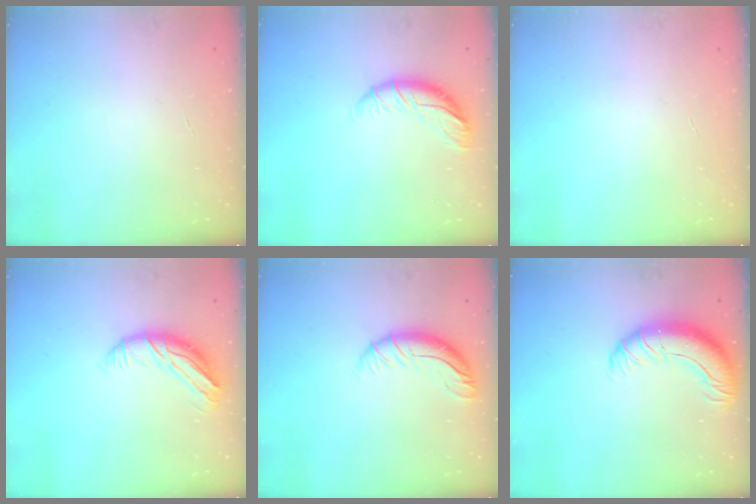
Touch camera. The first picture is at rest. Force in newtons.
{"total": 10.1, "press": 10.0, "slide": 0.8}
{"total": 0.0}
{"total": 10.8, "press": 10.7, "slide": 0.7}
{"total": 9.4, "press": 9.2, "slide": 1.9}
{"total": 11.4, "press": 11.1, "slide": 2.8}